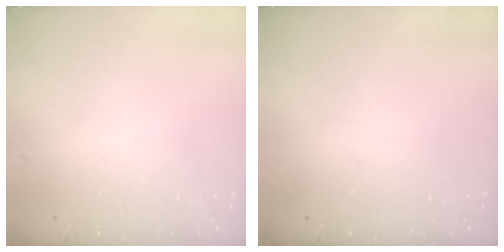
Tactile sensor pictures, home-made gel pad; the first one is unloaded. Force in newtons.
{"total": 0.0}